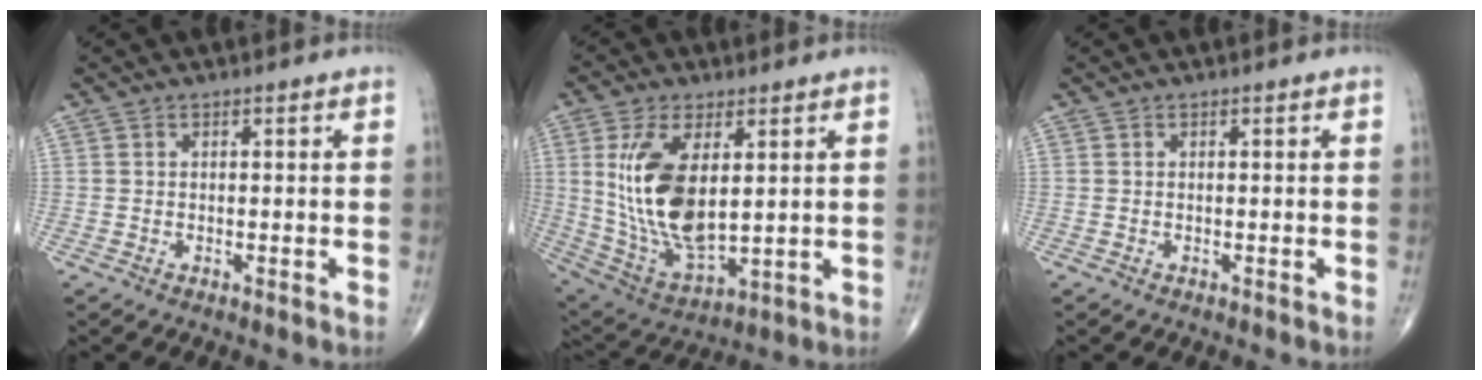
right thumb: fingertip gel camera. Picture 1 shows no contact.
{"total": 16.7, "force": [3.2, 8.0, 14.3], "torque": [-0.278, -0.022, 0.078]}
{"total": 0.0}